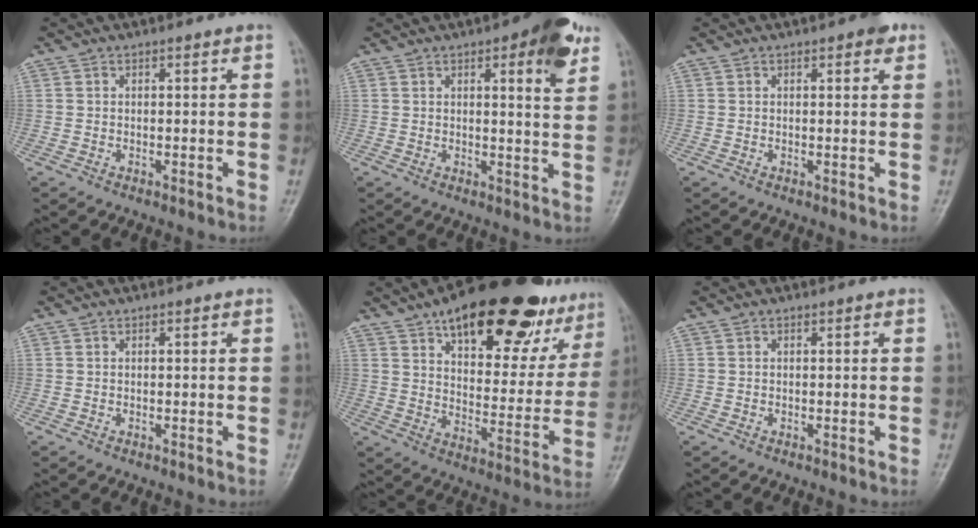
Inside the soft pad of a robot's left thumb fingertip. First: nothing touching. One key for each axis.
{"total": 8.6, "fx": 4.4, "fy": 2.5, "fz": 7.0, "tx": -0.074, "ty": -0.016, "tz": 0.050}
{"total": 2.8, "fx": 1.5, "fy": 1.0, "fz": 2.1, "tx": -0.018, "ty": -0.002, "tz": 0.014}
{"total": 0.0}
{"total": 28.2, "fx": 18.7, "fy": 11.6, "fz": 17.6, "tx": -0.213, "ty": -0.049, "tz": 0.267}
{"total": 0.0}